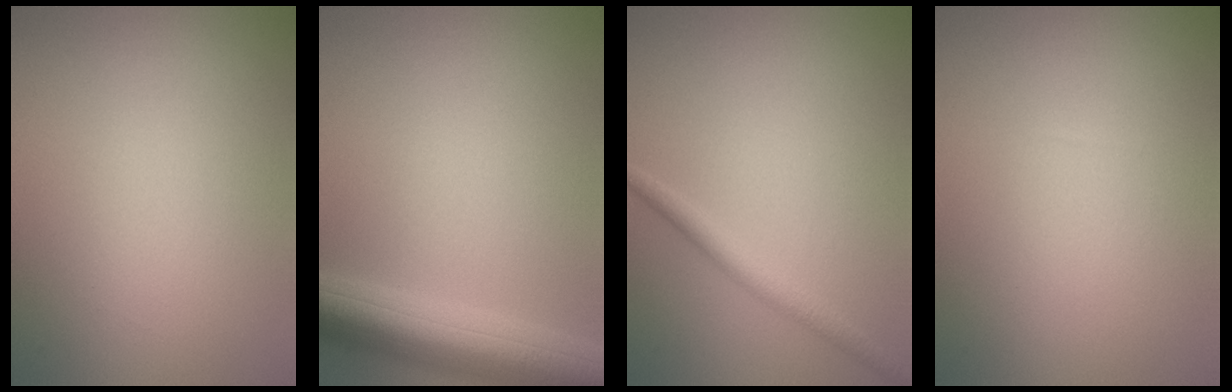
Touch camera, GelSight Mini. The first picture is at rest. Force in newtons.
{"total": 7.4, "press": 7.4, "slide": 0.6}
{"total": 2.0, "press": 2.0, "slide": 0.1}
{"total": 0.0}